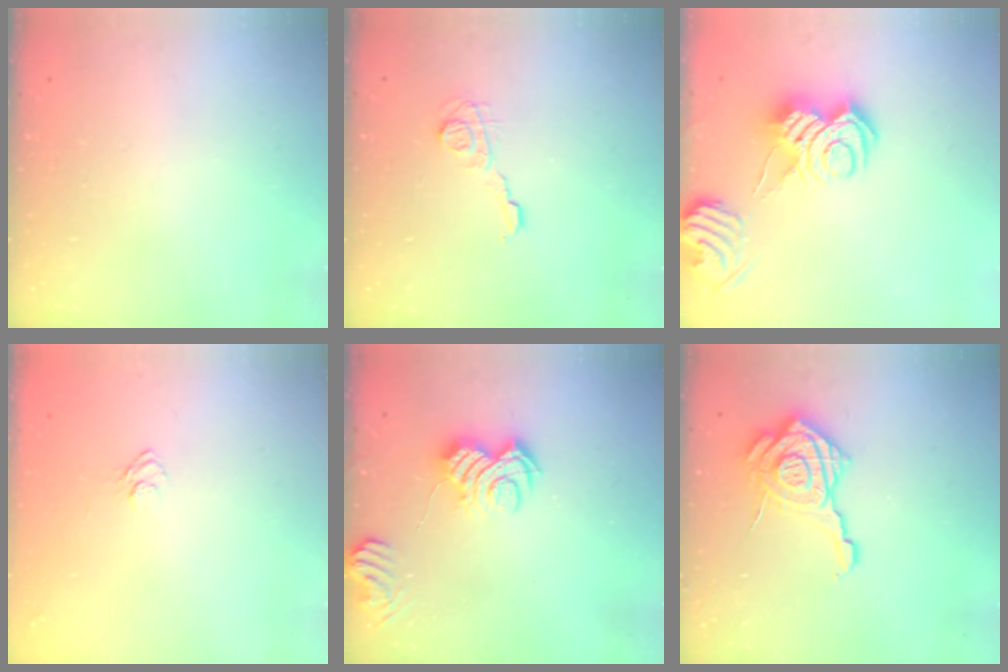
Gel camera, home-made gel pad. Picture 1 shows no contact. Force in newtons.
{"total": 7.8, "press": 7.8, "slide": 0.1}
{"total": 9.9, "press": 9.9, "slide": 0.7}
{"total": 6.4, "press": 6.3, "slide": 1.1}
{"total": 6.9, "press": 6.9, "slide": 0.5}
{"total": 17.8, "press": 17.8, "slide": 1.5}